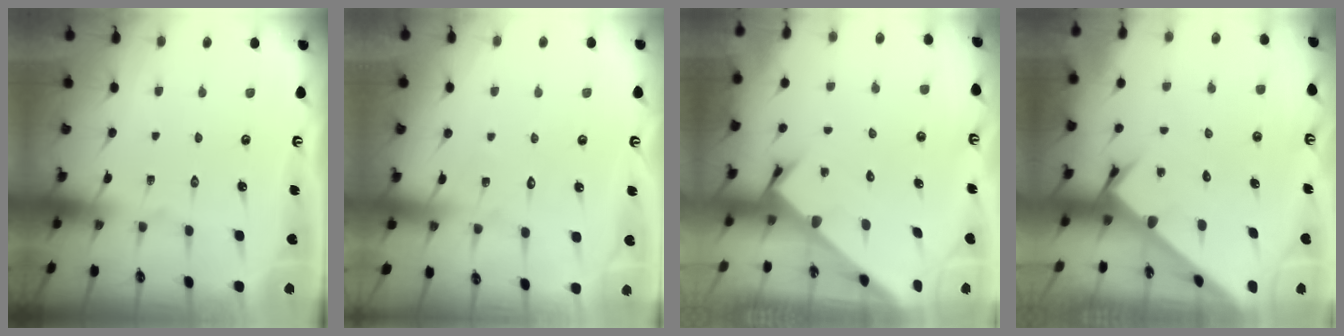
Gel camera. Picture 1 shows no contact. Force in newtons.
{"total": 5.0, "press": 5.0, "slide": 0.5}
{"total": 2.5, "press": 2.5, "slide": 0.2}
{"total": 2.1, "press": 2.1, "slide": 0.2}